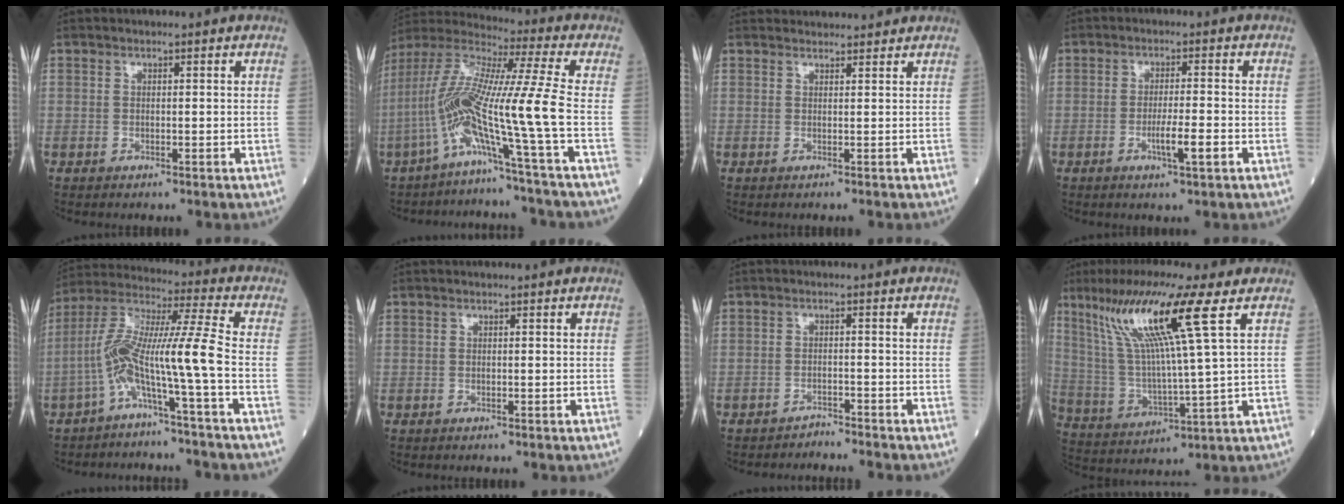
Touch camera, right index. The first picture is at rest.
{"total": 14.6, "force": [-5.4, -2.6, 13.4], "torque": [-0.275, 0.009, -0.113]}
{"total": 4.7, "force": [4.7, 0.5, 0.7], "torque": [-0.011, 0.033, 0.052]}
{"total": 4.4, "force": [-1.6, 0.1, 4.1], "torque": [-0.069, -0.004, -0.027]}
{"total": 10.5, "force": [-4.0, -1.4, 9.6], "torque": [-0.196, 0.026, -0.082]}
{"total": 0.0}
{"total": 2.3, "force": [-2.1, -0.5, -0.7], "torque": [0.019, -0.009, -0.033]}
{"total": 15.4, "force": [7.7, -0.9, 13.3], "torque": [-0.268, 0.013, 0.141]}